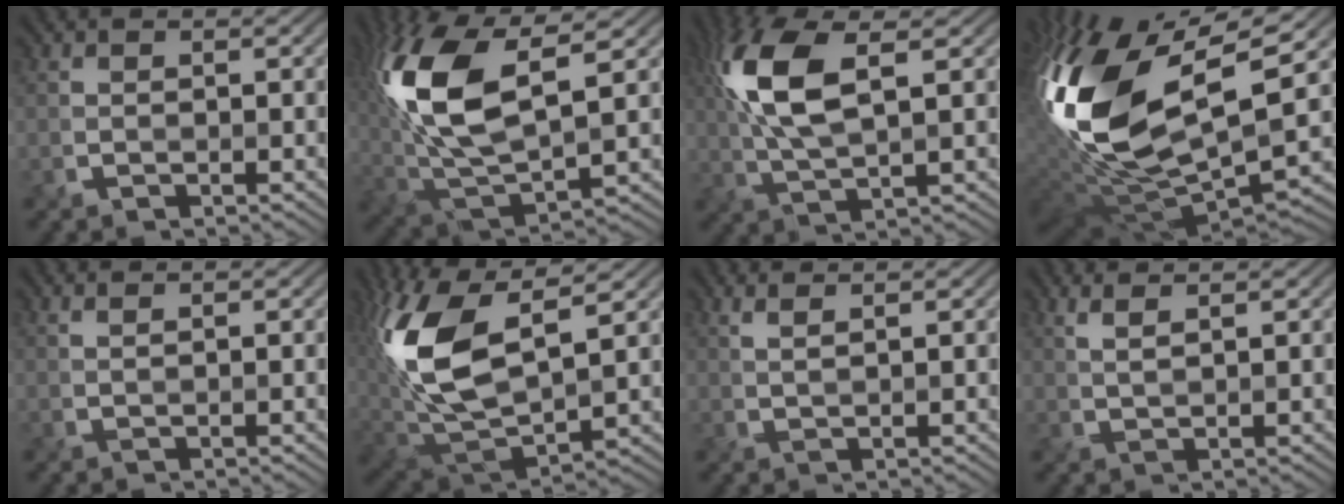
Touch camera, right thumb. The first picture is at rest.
{"total": 15.4, "force": [4.0, 7.0, 13.1], "torque": [-0.310, 0.008, 0.085]}
{"total": 11.1, "force": [3.0, 4.4, 9.8], "torque": [-0.234, 0.011, 0.060]}
{"total": 19.7, "force": [4.8, 9.2, 16.8], "torque": [-0.383, -0.005, 0.089]}
{"total": 1.0, "force": [0.6, 0.2, 0.7], "torque": [-0.011, 0.002, 0.008]}
{"total": 15.4, "force": [4.6, 7.9, 12.3], "torque": [-0.287, 0.005, 0.096]}
{"total": 2.7, "force": [1.7, 0.7, 1.9], "torque": [-0.020, 0.005, 0.020]}
{"total": 3.2, "force": [2.1, 0.8, 2.3], "torque": [-0.028, 0.007, 0.031]}